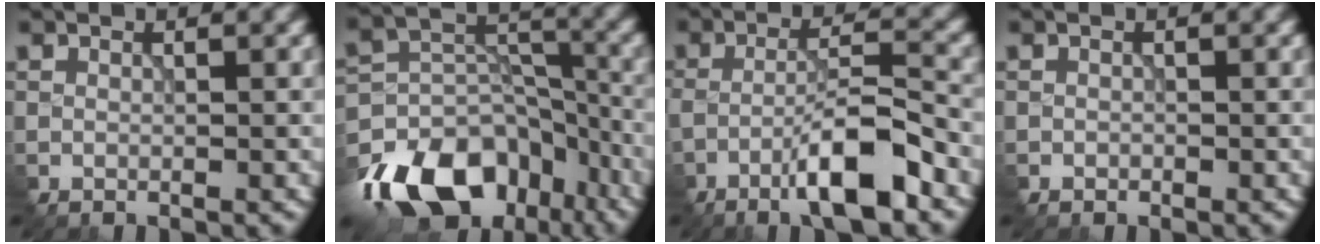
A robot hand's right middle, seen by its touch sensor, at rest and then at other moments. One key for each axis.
{"total": 16.3, "fx": -11.3, "fy": 9.7, "fz": 6.6, "tx": -0.159, "ty": -0.007, "tz": -0.178}
{"total": 6.5, "fx": -3.7, "fy": 1.0, "fz": 5.2, "tx": -0.091, "ty": 0.012, "tz": -0.069}
{"total": 0.9, "fx": -0.5, "fy": 0.7, "fz": 0.2, "tx": -0.005, "ty": -0.004, "tz": -0.005}